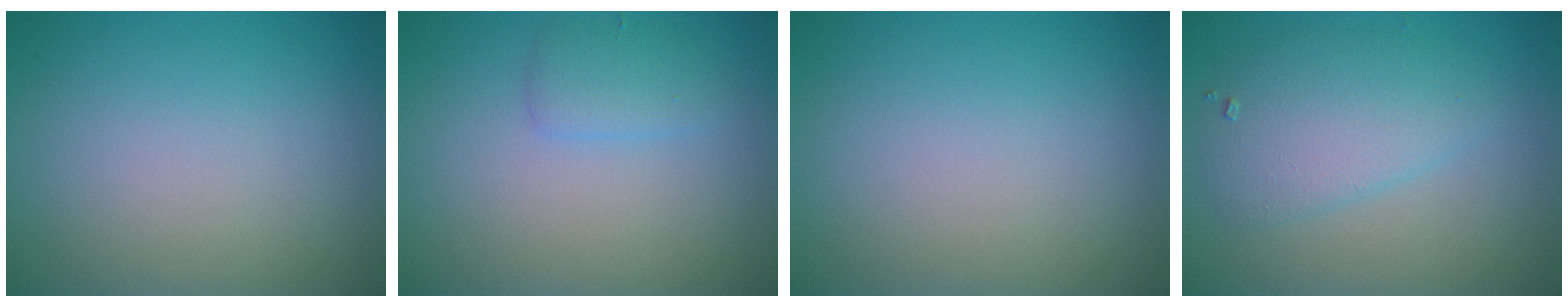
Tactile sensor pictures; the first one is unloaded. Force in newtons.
{"total": 1.7, "press": 1.7, "slide": 0.1}
{"total": 0.0}
{"total": 3.8, "press": 3.8, "slide": 0.1}